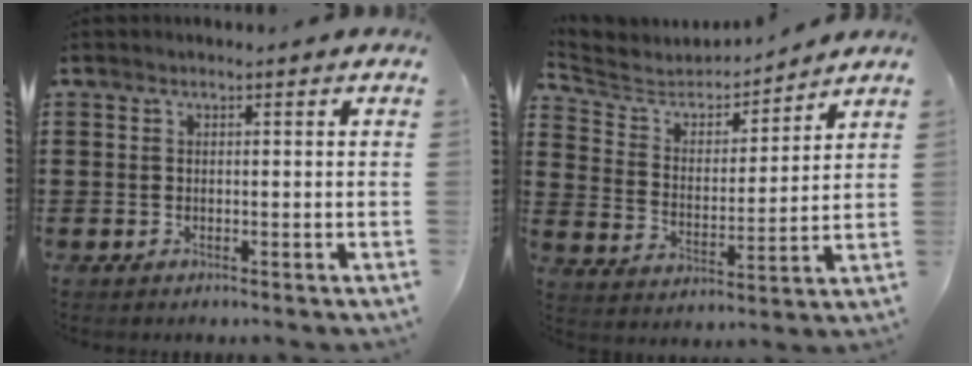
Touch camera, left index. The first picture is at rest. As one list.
[{"total": 4.7, "force": [4.4, 1.4, 0.4], "torque": [-0.042, -0.036, 0.070]}]